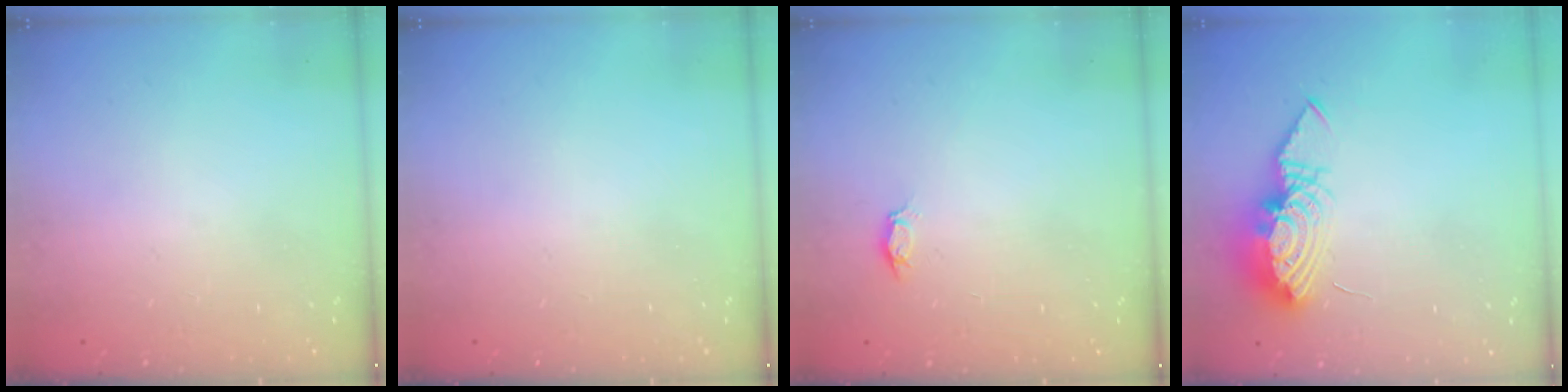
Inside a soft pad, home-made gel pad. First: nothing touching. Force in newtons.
{"total": 0.0}
{"total": 2.8, "press": 2.8, "slide": 0.3}
{"total": 11.2, "press": 11.1, "slide": 1.0}